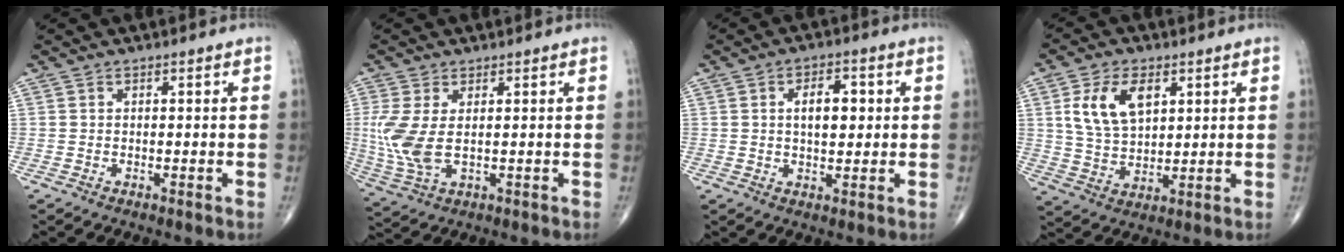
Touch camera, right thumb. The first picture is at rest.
{"total": 8.7, "force": [0.5, 4.3, 7.5], "torque": [-0.193, -0.009, 0.023]}
{"total": 6.6, "force": [1.1, 3.6, 5.5], "torque": [-0.069, 0.003, 0.015]}
{"total": 10.8, "force": [3.8, 6.4, 7.9], "torque": [-0.135, -0.009, 0.076]}